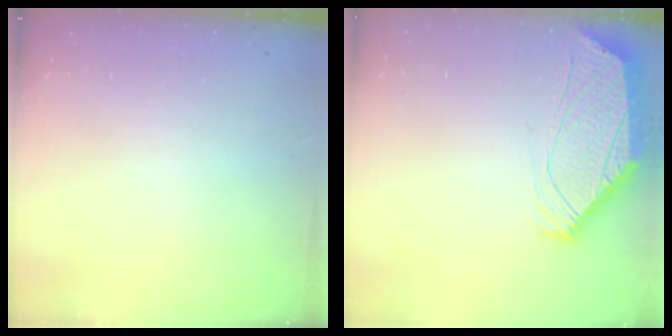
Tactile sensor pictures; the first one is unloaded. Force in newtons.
{"total": 1.0, "press": 0.8, "slide": 0.5}